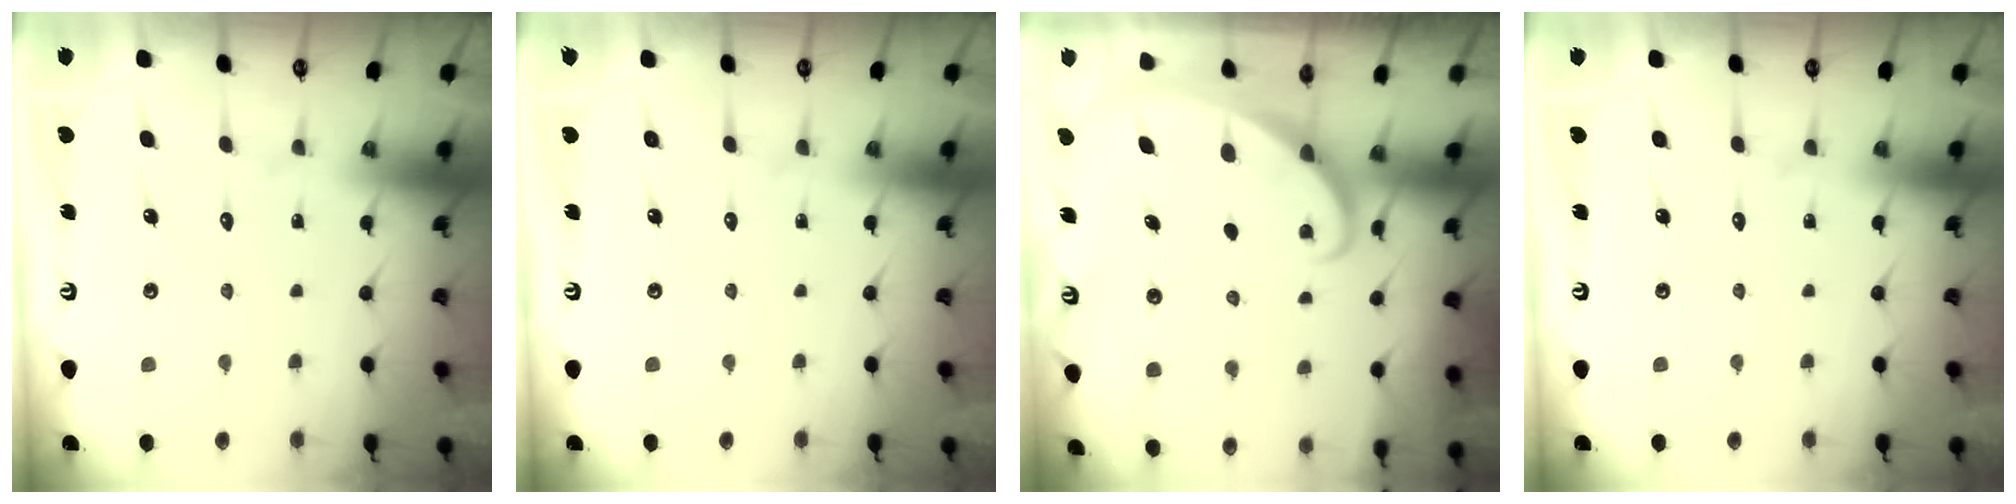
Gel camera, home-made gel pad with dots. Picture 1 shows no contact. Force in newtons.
{"total": 0.0}
{"total": 1.6, "press": 1.6, "slide": 0.2}
{"total": 0.0}